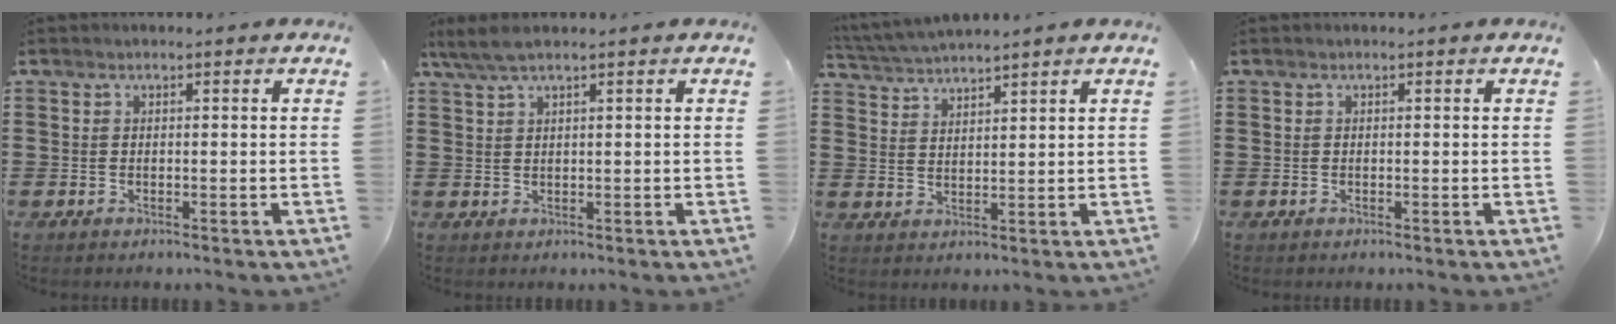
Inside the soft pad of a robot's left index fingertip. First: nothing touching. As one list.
[{"total": 3.1, "force": [1.9, 0.2, 2.5], "torque": [-0.050, 0.002, 0.035]}, {"total": 3.5, "force": [3.5, -0.3, 0.4], "torque": [-0.020, -0.011, 0.064]}, {"total": 0.0}]